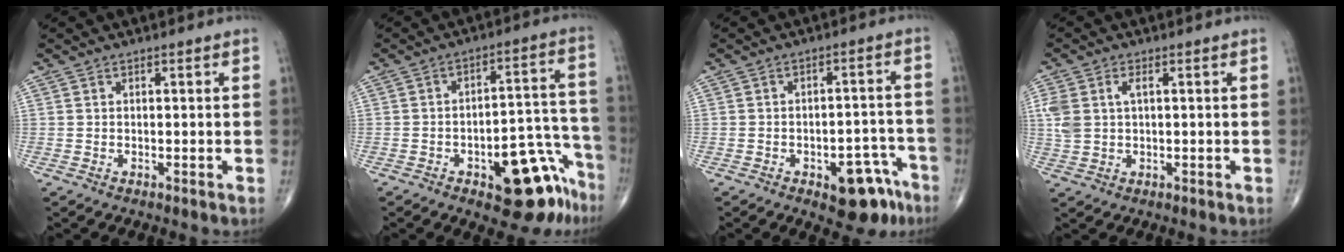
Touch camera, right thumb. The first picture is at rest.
{"total": 15.2, "force": [-8.5, 6.5, 10.8], "torque": [-0.083, 0.083, -0.106]}
{"total": 10.2, "force": [-5.7, 4.9, 6.8], "torque": [-0.056, 0.046, -0.067]}
{"total": 5.6, "force": [1.2, 3.3, 4.4], "torque": [-0.117, 0.014, 0.028]}